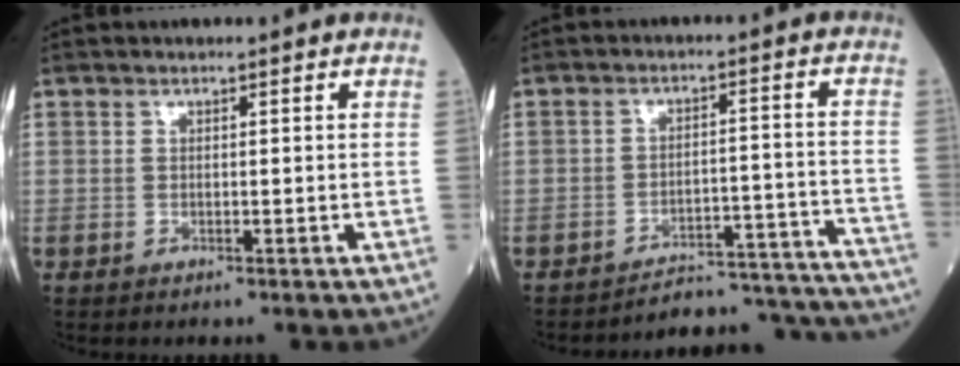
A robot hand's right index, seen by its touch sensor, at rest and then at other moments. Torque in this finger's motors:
{"motor_torque": [0.14, -0.39, -0.12, -0.02]}